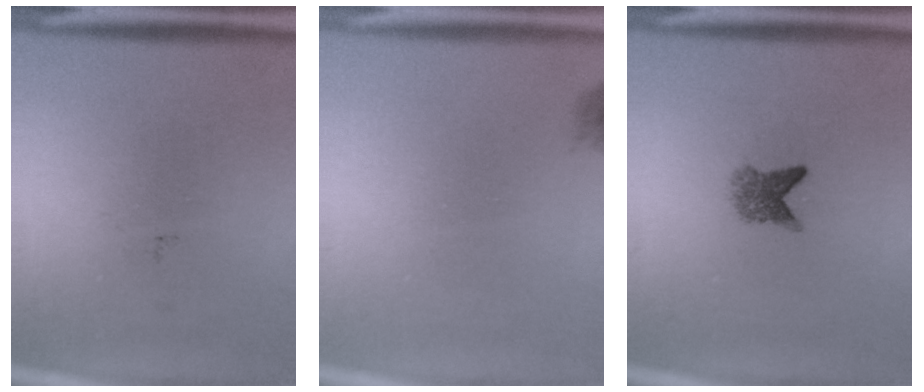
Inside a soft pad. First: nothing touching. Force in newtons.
{"total": 0.9}
{"total": 2.7}